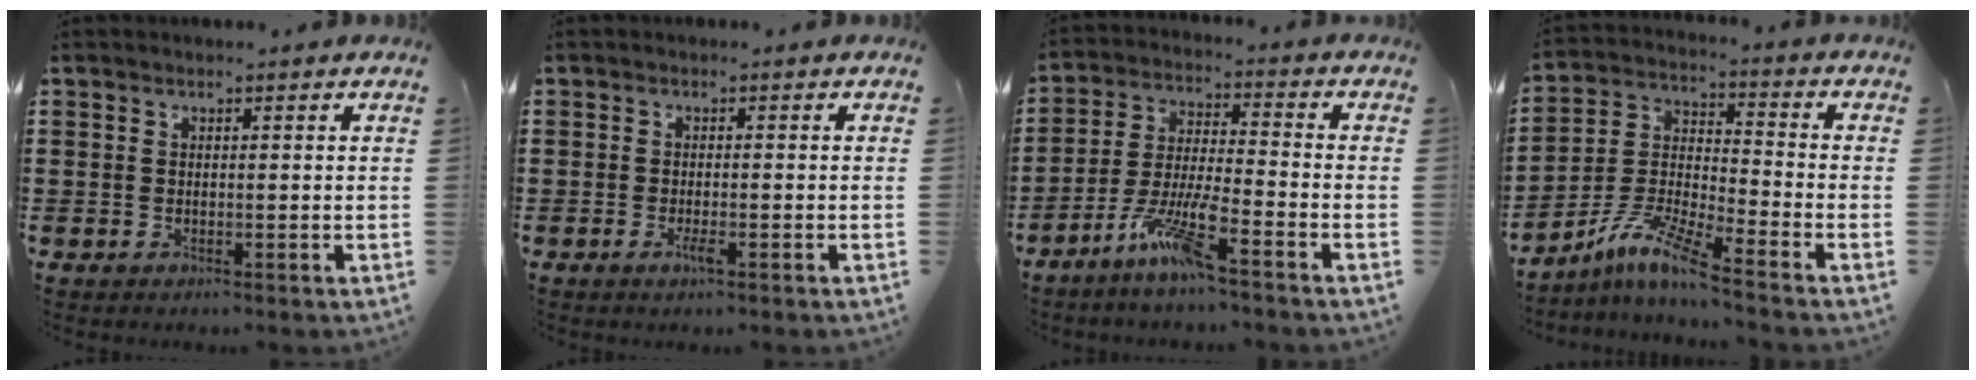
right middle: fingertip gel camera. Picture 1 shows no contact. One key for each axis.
{"total": 1.7, "fx": -0.8, "fy": 0.3, "fz": 1.4, "tx": -0.032, "ty": -0.003, "tz": -0.017}
{"total": 8.1, "fx": -5.7, "fy": 0.7, "fz": 5.6, "tx": -0.123, "ty": -0.009, "tz": -0.110}
{"total": 8.7, "fx": -7.1, "fy": 0.1, "fz": 5.1, "tx": -0.119, "ty": -0.013, "tz": -0.144}